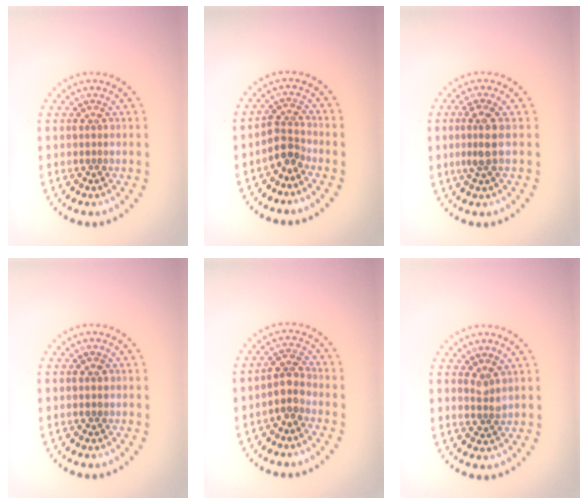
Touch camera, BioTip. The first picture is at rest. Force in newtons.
{"total": 2.4, "press": 1.8, "slide": 1.6}
{"total": 2.4, "press": 2.1, "slide": 1.2}
{"total": 1.1, "press": 1.1, "slide": 0.1}
{"total": 2.3, "press": 1.9, "slide": 1.2}
{"total": 1.3, "press": 1.1, "slide": 0.6}